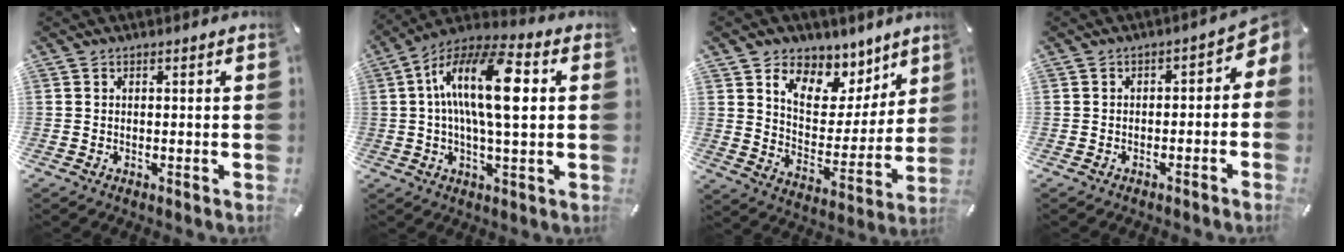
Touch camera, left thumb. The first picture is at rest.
{"total": 17.4, "force": [2.8, 6.5, 15.9], "torque": [-0.311, 0.000, 0.042]}
{"total": 10.2, "force": [7.1, 6.9, 2.6], "torque": [-0.041, -0.074, 0.129]}
{"total": 3.3, "force": [-1.1, 2.2, 2.1], "torque": [-0.028, -0.001, -0.031]}